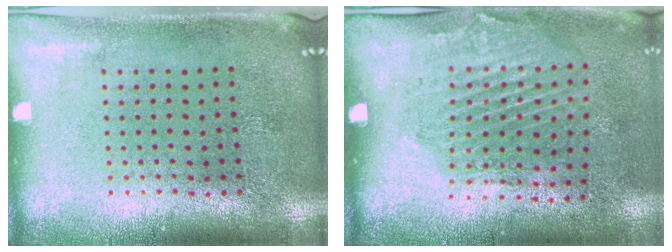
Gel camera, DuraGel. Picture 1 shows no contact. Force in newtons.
{"total": 2.0, "press": 1.1, "slide": 1.7}